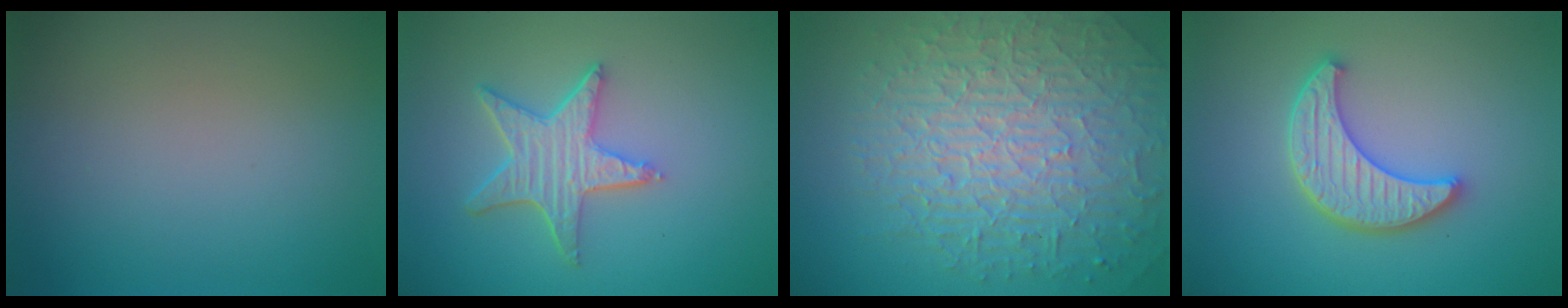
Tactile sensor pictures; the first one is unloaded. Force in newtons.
{"total": 4.5, "press": 3.7, "slide": 2.6}
{"total": 9.8, "press": 6.4, "slide": 7.4}
{"total": 4.5, "press": 4.0, "slide": 2.1}